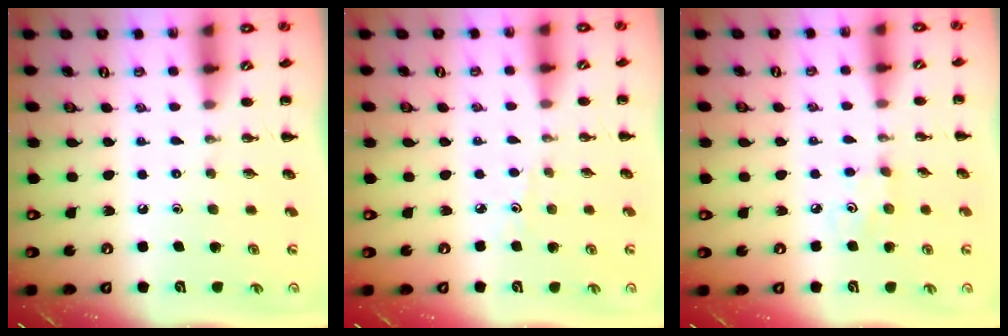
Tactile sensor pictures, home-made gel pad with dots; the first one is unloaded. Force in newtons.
{"total": 2.5, "press": 2.4, "slide": 0.8}
{"total": 2.5, "press": 2.4, "slide": 0.7}